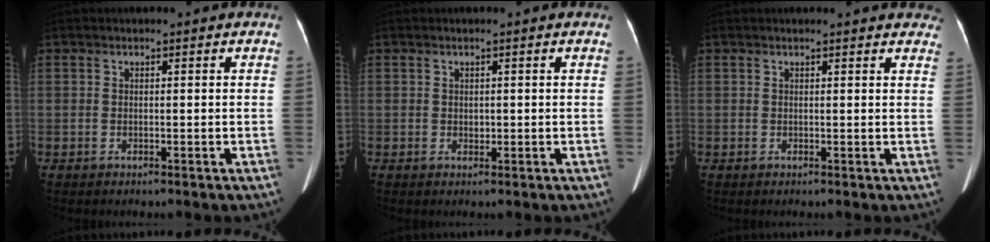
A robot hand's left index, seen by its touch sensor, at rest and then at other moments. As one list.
[{"total": 0.7, "force": [0.0, 0.6, 0.4], "torque": [-0.007, 0.000, -0.001]}, {"total": 9.9, "force": [9.2, 2.5, 2.7], "torque": [-0.007, 0.003, 0.080]}]